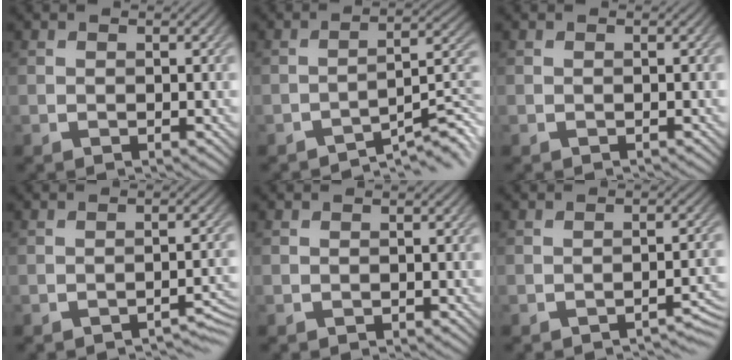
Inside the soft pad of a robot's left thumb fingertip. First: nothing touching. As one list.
[{"total": 6.9, "force": [-5.1, 1.2, 4.4], "torque": [-0.056, 0.011, -0.082]}, {"total": 0.0}, {"total": 2.9, "force": [-2.4, 0.4, 1.7], "torque": [-0.020, 0.008, -0.037]}, {"total": 0.0}, {"total": 3.1, "force": [-2.4, 0.4, 2.0], "torque": [-0.024, 0.009, -0.038]}]